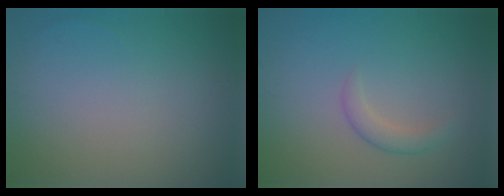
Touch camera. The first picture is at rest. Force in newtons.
{"total": 1.7, "press": 1.7, "slide": 0.1}